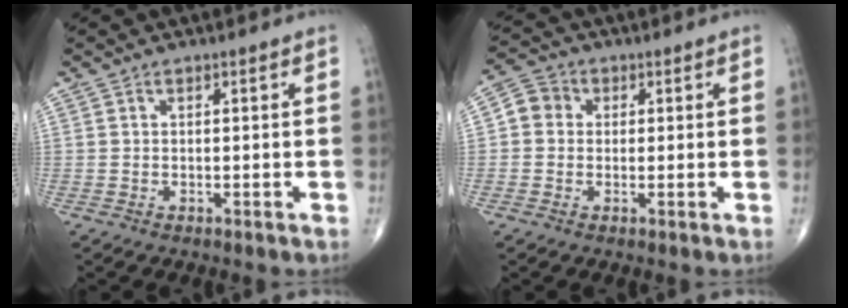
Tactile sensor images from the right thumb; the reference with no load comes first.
{"total": 4.6, "force": [0.4, 4.2, 1.8], "torque": [-0.018, 0.010, -0.004]}